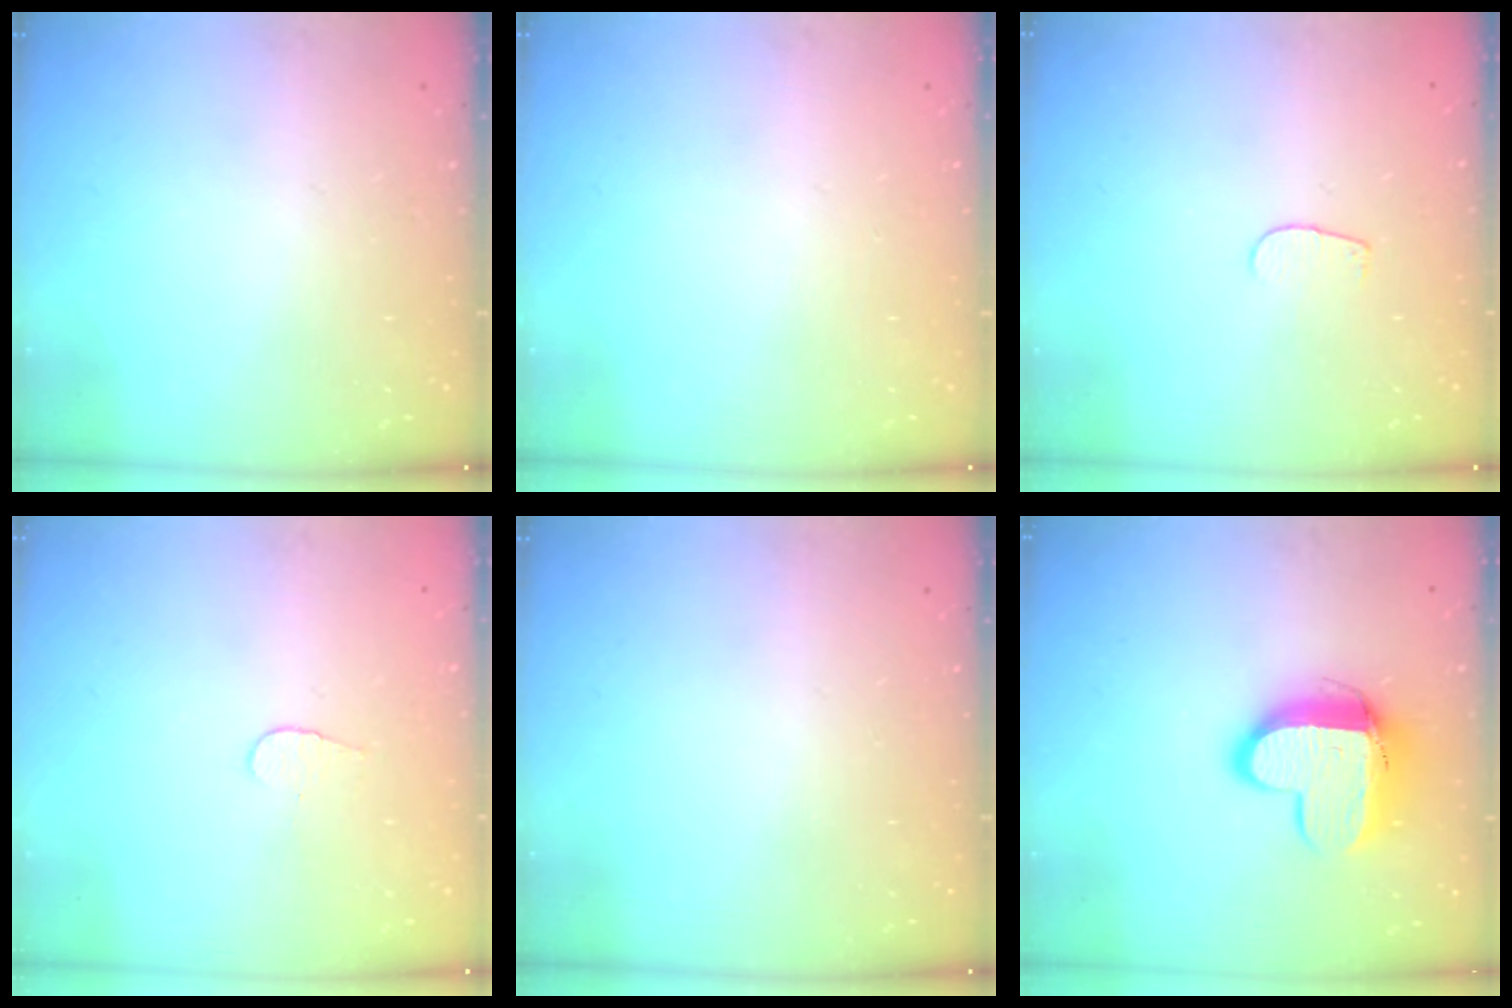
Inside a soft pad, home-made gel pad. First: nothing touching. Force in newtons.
{"total": 0.0}
{"total": 2.6, "press": 2.5, "slide": 0.3}
{"total": 3.7, "press": 3.7, "slide": 0.4}
{"total": 0.0}
{"total": 12.4, "press": 12.4, "slide": 1.2}